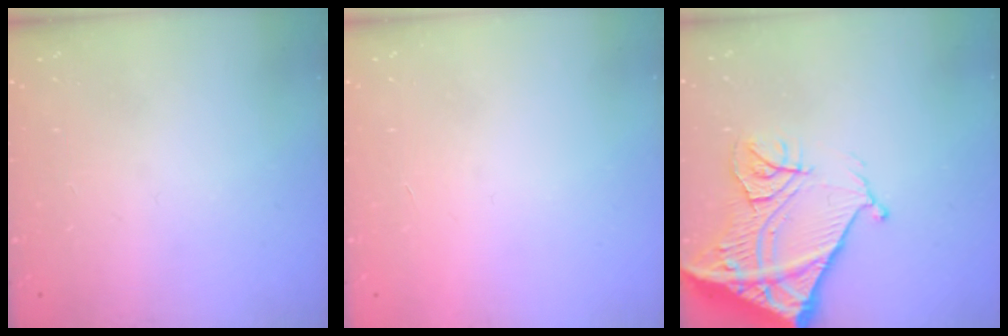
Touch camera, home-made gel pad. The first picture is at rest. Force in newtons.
{"total": 1.7, "press": 1.7, "slide": 0.1}
{"total": 17.6, "press": 17.4, "slide": 2.1}